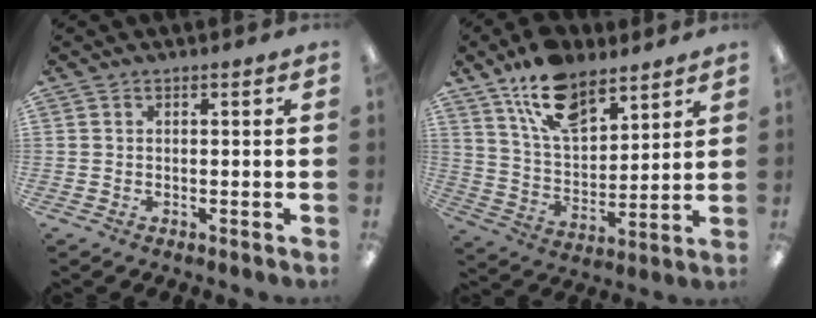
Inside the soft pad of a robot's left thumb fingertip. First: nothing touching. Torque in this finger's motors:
{"motor_torque": [0.50, -0.08, 1.74, -1.04, 0.41]}